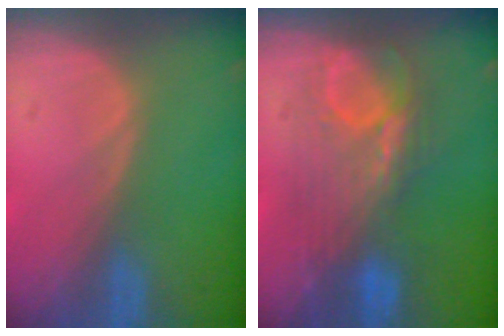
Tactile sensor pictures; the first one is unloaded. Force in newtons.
{"total": 7.9, "press": 7.8, "slide": 1.2}